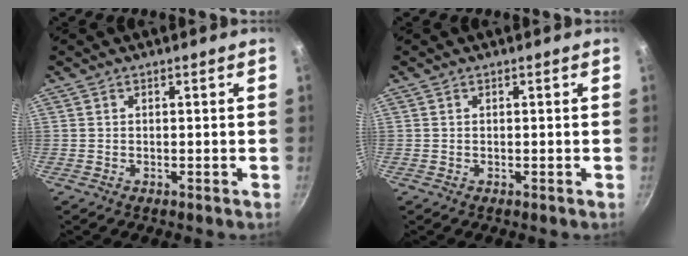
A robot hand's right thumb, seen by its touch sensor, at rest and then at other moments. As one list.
[{"total": 0.0}]